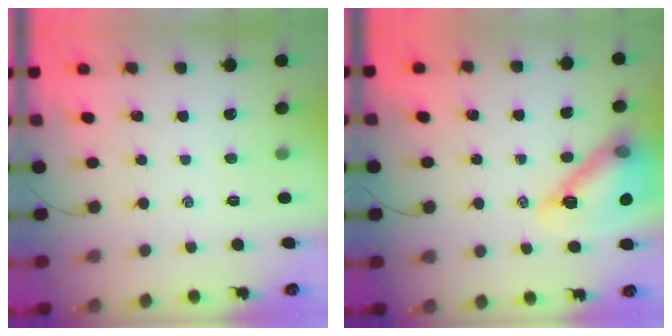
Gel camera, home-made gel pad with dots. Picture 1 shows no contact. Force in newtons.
{"total": 17.9, "press": 17.7, "slide": 2.6}